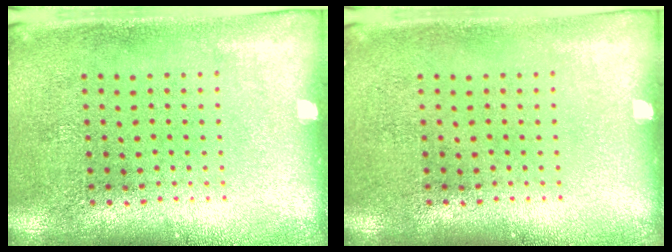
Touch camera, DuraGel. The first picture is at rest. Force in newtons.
{"total": 0.0}